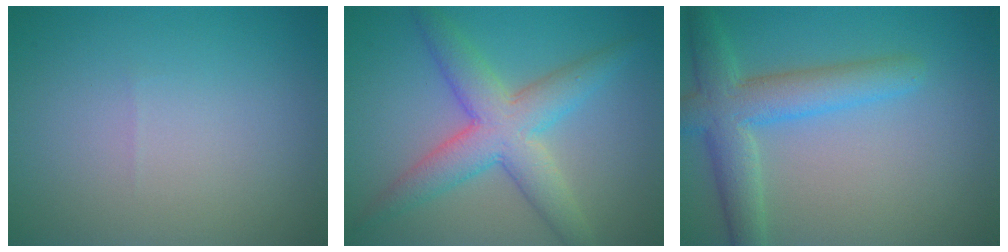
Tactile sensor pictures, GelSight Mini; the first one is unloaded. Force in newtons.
{"total": 6.1, "press": 6.0, "slide": 0.2}
{"total": 5.3, "press": 5.2, "slide": 0.3}